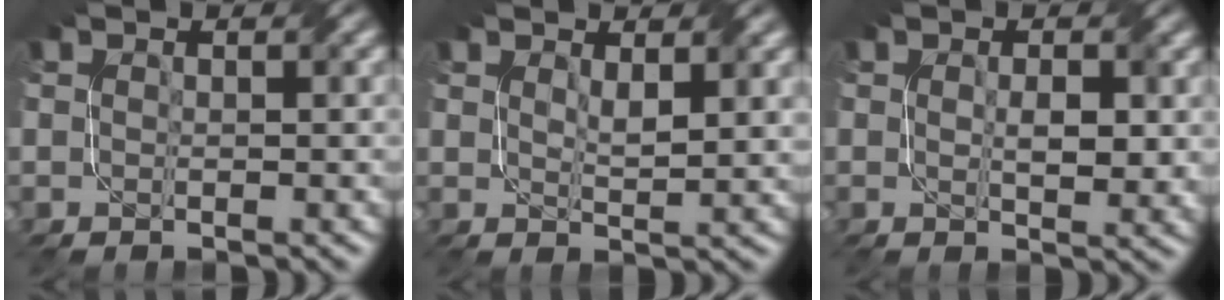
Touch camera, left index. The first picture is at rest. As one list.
[{"total": 2.1, "force": [1.2, 0.6, 1.7], "torque": [-0.033, -0.003, 0.026]}, {"total": 3.0, "force": [0.2, 1.4, 2.6], "torque": [-0.047, -0.007, 0.008]}]